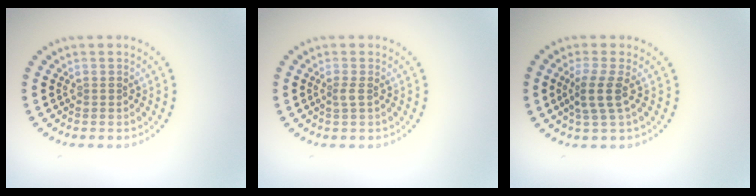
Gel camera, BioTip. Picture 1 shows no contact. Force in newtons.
{"total": 0.9, "press": 0.7, "slide": 0.6}
{"total": 2.5, "press": 2.0, "slide": 1.6}